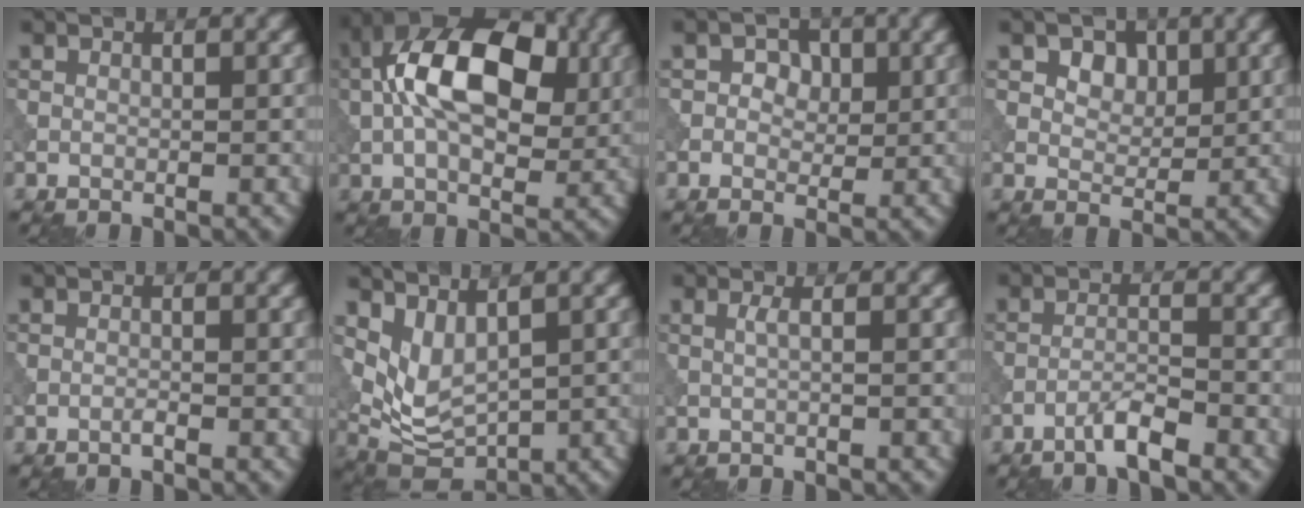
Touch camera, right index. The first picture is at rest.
{"total": 12.2, "force": [1.5, 7.1, 9.8], "torque": [-0.173, 0.018, 0.010]}
{"total": 2.9, "force": [0.7, 2.2, 1.6], "torque": [-0.017, 0.000, -0.005]}
{"total": 3.5, "force": [1.7, 2.4, 2.0], "torque": [-0.040, -0.007, 0.027]}
{"total": 0.7, "force": [-0.5, 0.0, 0.4], "torque": [-0.011, -0.002, -0.013]}
{"total": 4.5, "force": [1.8, 2.3, 3.4], "torque": [-0.076, -0.023, 0.048]}
{"total": 1.3, "force": [0.1, 0.4, 1.2], "torque": [-0.022, -0.001, -0.006]}
{"total": 2.6, "force": [-2.0, 0.2, 1.7], "torque": [-0.031, 0.007, -0.044]}